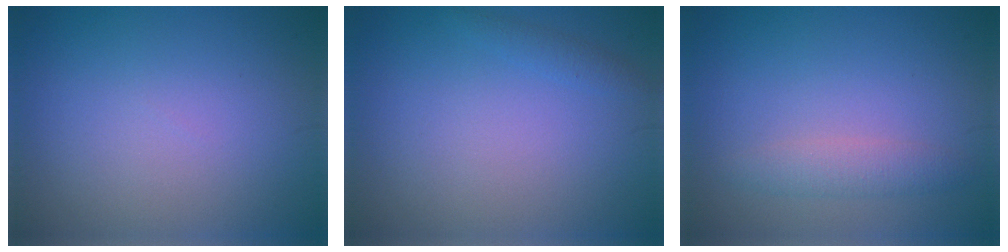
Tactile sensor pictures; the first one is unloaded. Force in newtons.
{"total": 0.8, "press": 0.8, "slide": 0.2}
{"total": 1.9, "press": 1.9, "slide": 0.0}